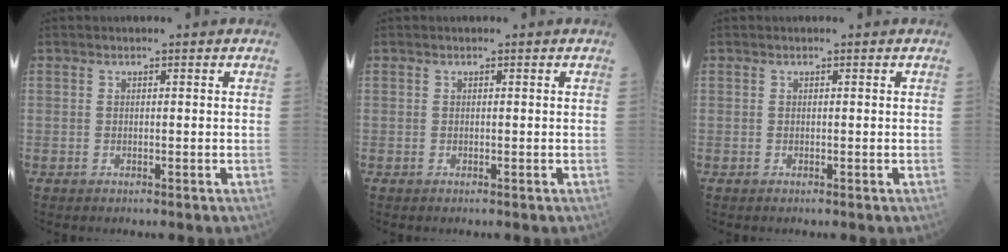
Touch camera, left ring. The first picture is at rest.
{"total": 0.0}
{"total": 0.0}